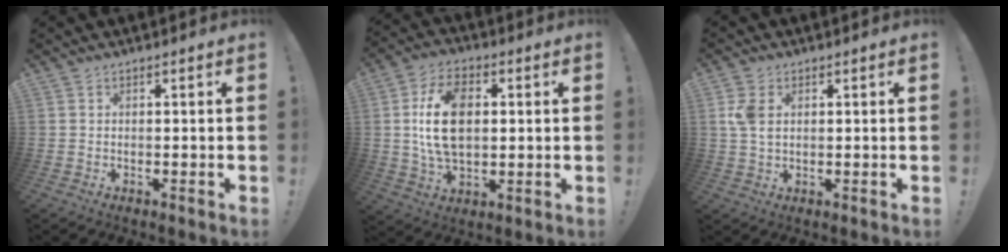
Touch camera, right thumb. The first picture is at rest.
{"total": 15.5, "force": [1.6, 9.9, 11.8], "torque": [-0.220, 0.007, 0.029]}
{"total": 4.9, "force": [1.5, 3.2, 3.4], "torque": [-0.061, 0.006, 0.028]}